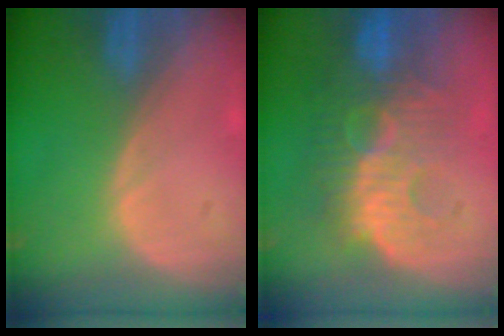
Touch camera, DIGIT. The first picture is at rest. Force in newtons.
{"total": 10.6, "press": 9.9, "slide": 3.8}